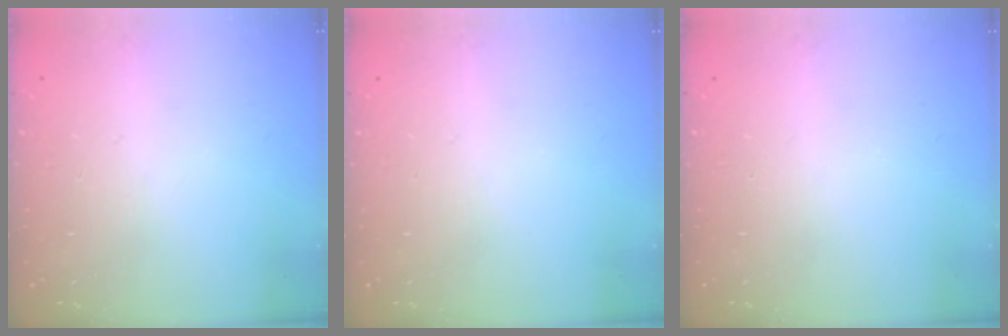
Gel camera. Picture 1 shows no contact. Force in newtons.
{"total": 0.0}
{"total": 0.0}